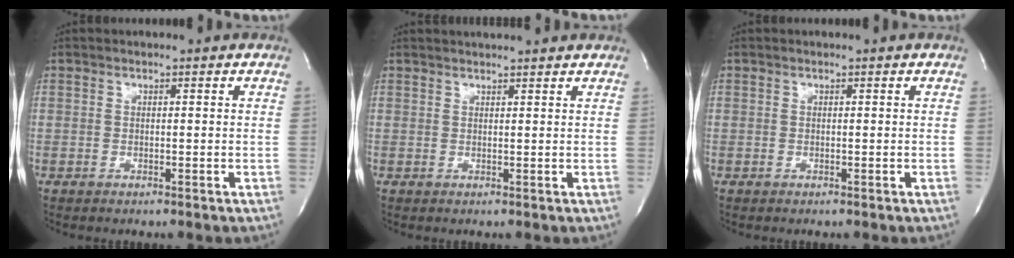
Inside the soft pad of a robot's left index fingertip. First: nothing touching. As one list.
[{"total": 6.4, "force": [6.0, 0.3, 2.1], "torque": [-0.033, 0.027, 0.070]}, {"total": 0.0}]